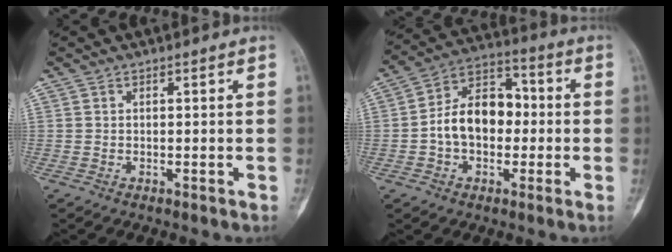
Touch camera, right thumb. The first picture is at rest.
{"total": 12.7, "force": [-1.0, 8.8, 9.1], "torque": [-0.130, 0.044, -0.028]}